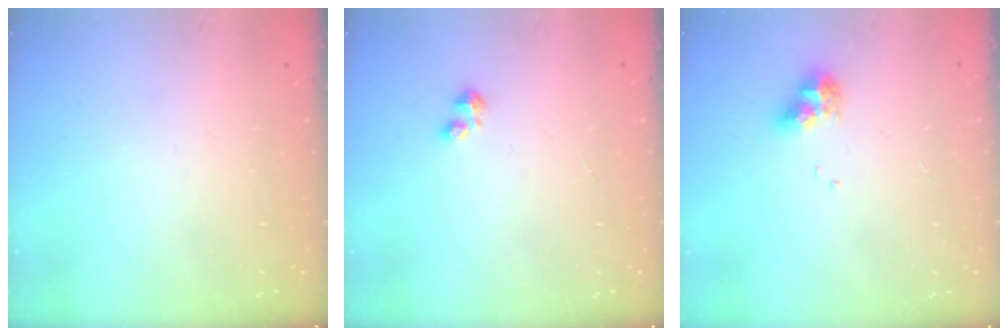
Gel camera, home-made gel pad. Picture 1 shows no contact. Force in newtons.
{"total": 2.2, "press": 2.2, "slide": 0.4}
{"total": 7.7, "press": 7.7, "slide": 0.6}